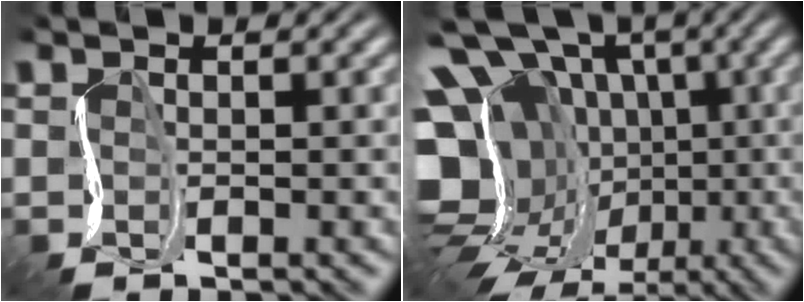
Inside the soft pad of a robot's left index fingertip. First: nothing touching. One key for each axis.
{"total": 17.2, "fx": -4.8, "fy": 13.6, "fz": 9.4, "tx": -0.157, "ty": -0.002, "tz": -0.095}